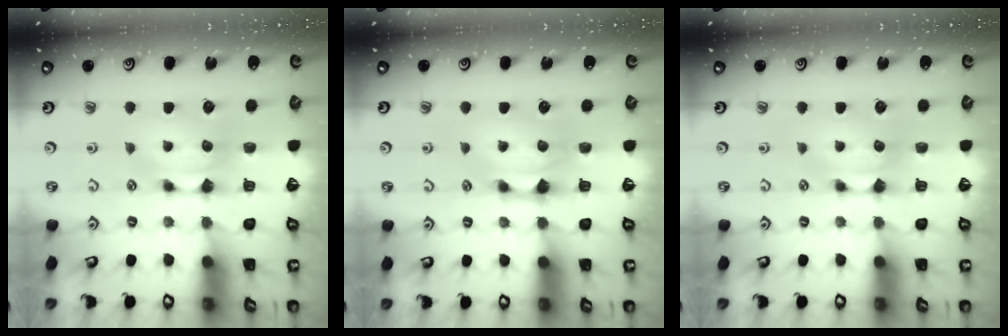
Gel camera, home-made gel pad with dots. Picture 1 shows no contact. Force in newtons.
{"total": 1.5, "press": 1.2, "slide": 0.9}
{"total": 0.0}